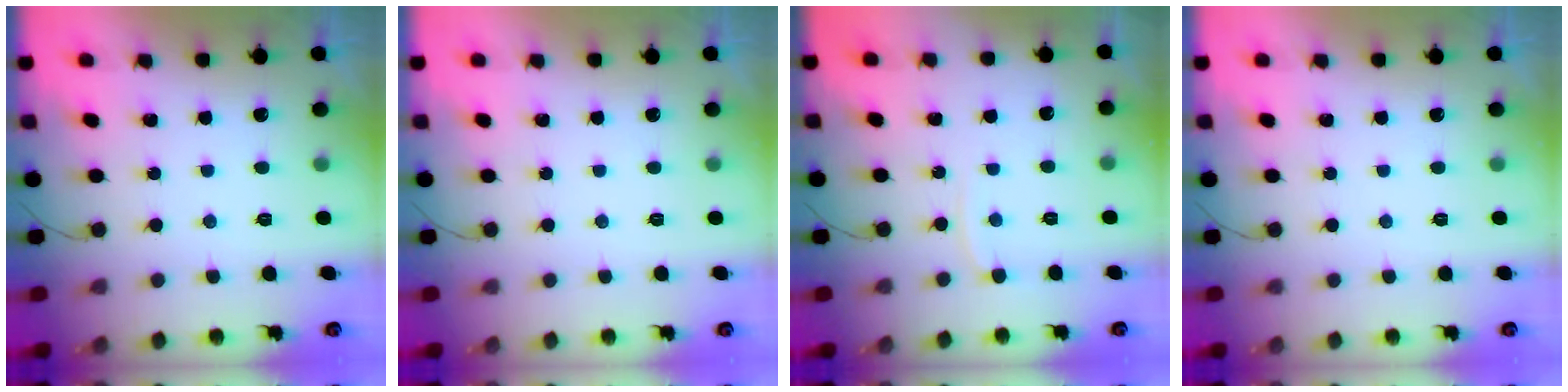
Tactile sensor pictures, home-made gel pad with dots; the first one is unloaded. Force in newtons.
{"total": 0.0}
{"total": 4.5, "press": 4.5, "slide": 0.6}
{"total": 0.0}